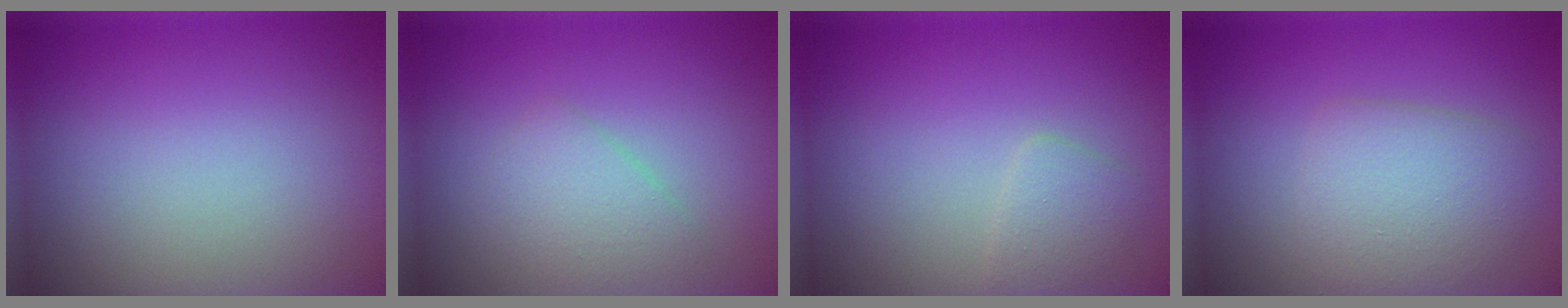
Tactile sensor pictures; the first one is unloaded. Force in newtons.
{"total": 2.2, "press": 2.2, "slide": 0.1}
{"total": 1.7, "press": 1.7, "slide": 0.0}
{"total": 3.8, "press": 3.8, "slide": 0.2}